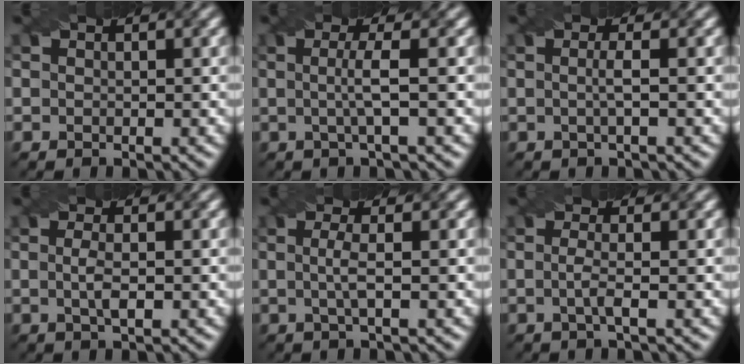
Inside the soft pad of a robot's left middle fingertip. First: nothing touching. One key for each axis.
{"total": 2.7, "fx": -0.1, "fy": 0.4, "fz": 2.7, "tx": -0.052, "ty": -0.001, "tz": -0.006}
{"total": 1.6, "fx": -0.2, "fy": 0.3, "fz": 1.6, "tx": -0.032, "ty": 0.001, "tz": -0.006}
{"total": 1.9, "fx": -0.2, "fy": 0.4, "fz": 1.8, "tx": -0.038, "ty": 0.001, "tz": -0.003}
{"total": 2.1, "fx": -0.1, "fy": 0.5, "fz": 2.0, "tx": -0.042, "ty": 0.001, "tz": -0.005}
{"total": 2.0, "fx": -0.4, "fy": 0.5, "fz": 1.9, "tx": -0.036, "ty": -0.003, "tz": -0.010}